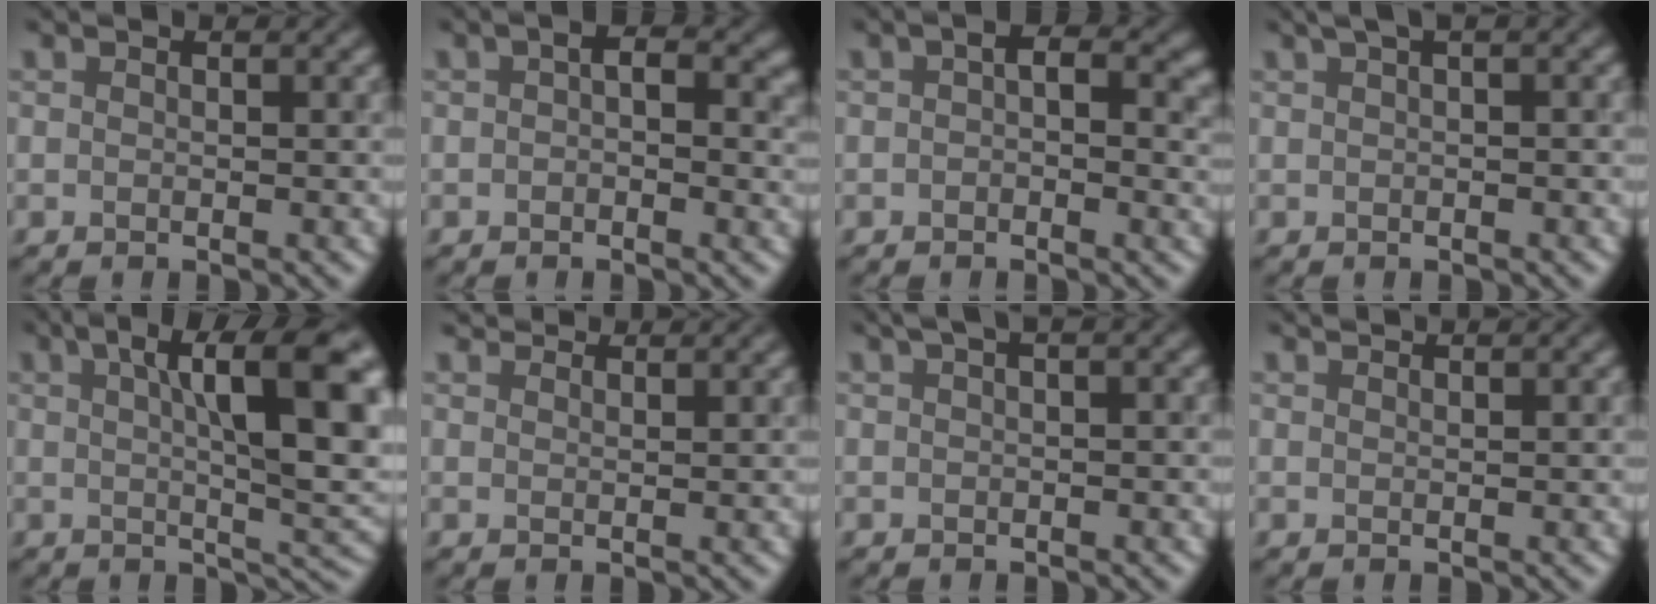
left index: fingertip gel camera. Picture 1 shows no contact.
{"total": 2.7, "force": [0.4, 1.3, 2.3], "torque": [-0.033, 0.007, 0.001]}
{"total": 3.6, "force": [0.6, 1.8, 3.0], "torque": [-0.037, 0.009, 0.004]}
{"total": 2.6, "force": [1.1, 0.6, 2.2], "torque": [-0.032, 0.008, 0.011]}
{"total": 12.3, "force": [3.1, 3.2, 11.5], "torque": [-0.128, 0.009, 0.043]}
{"total": 4.4, "force": [4.1, 0.9, 1.3], "torque": [-0.020, 0.011, 0.036]}
{"total": 2.5, "force": [1.2, 0.5, 2.1], "torque": [-0.031, 0.006, 0.011]}
{"total": 1.8, "force": [1.6, 0.3, 0.6], "torque": [-0.007, 0.005, 0.012]}